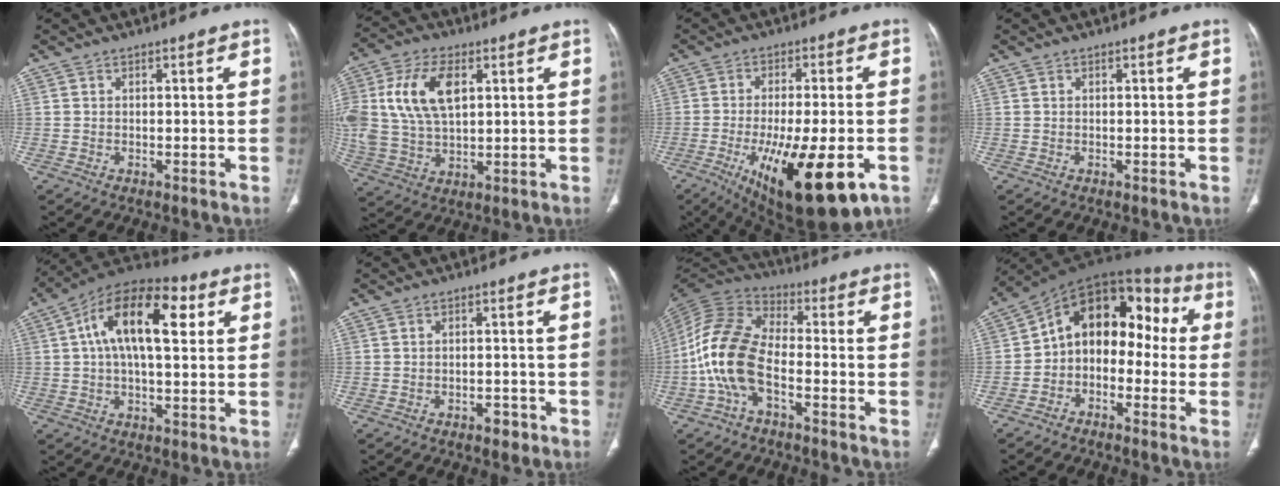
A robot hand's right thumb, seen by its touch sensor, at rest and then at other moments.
{"total": 15.3, "force": [4.2, 8.7, 11.8], "torque": [-0.240, 0.001, 0.086]}
{"total": 21.2, "force": [-8.2, 7.2, 18.2], "torque": [-0.271, -0.014, -0.109]}
{"total": 0.0}
{"total": 17.2, "force": [4.6, 8.1, 14.4], "torque": [-0.223, 0.025, 0.066]}
{"total": 2.3, "force": [-1.5, 1.3, 1.2], "torque": [-0.007, 0.009, -0.017]}
{"total": 13.4, "force": [-4.1, 7.1, 10.7], "torque": [-0.226, 0.040, -0.087]}
{"total": 14.8, "force": [-0.7, 10.2, 10.6], "torque": [-0.107, 0.069, -0.029]}